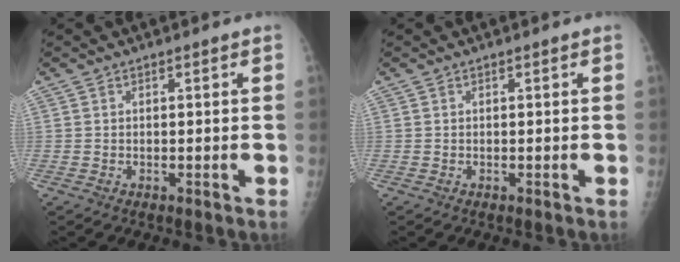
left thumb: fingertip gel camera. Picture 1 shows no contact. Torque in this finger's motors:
{"motor_torque": [0.01, 0.01, 0.02, 0.02, 0.00]}